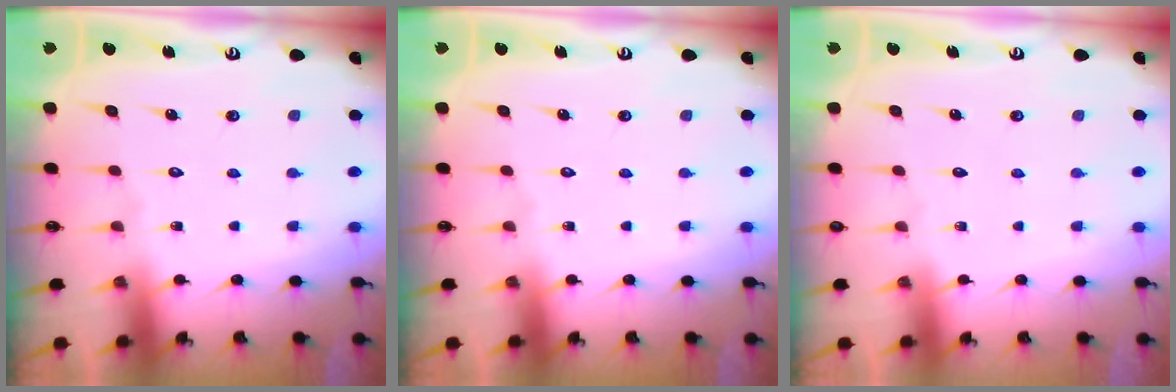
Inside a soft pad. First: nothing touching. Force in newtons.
{"total": 0.0}
{"total": 0.0}